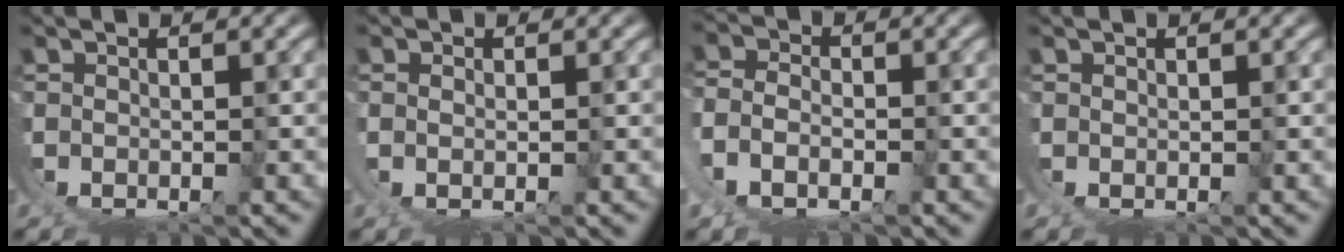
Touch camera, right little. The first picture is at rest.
{"total": 1.3, "force": [0.9, -0.7, 0.7], "torque": [-0.015, -0.003, 0.019]}
{"total": 4.6, "force": [1.5, 3.4, 2.6], "torque": [-0.073, -0.008, 0.022]}
{"total": 0.6, "force": [0.5, -0.4, 0.0], "torque": [0.002, 0.001, 0.008]}